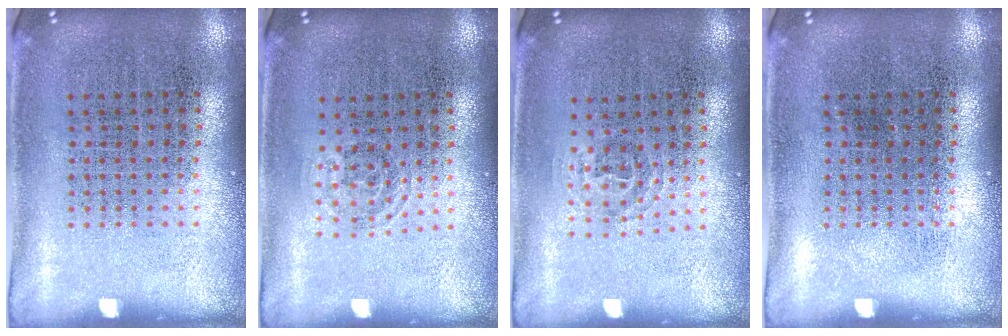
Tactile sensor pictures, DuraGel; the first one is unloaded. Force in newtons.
{"total": 0.7, "press": 0.5, "slide": 0.5}
{"total": 0.9, "press": 0.6, "slide": 0.7}
{"total": 0.0}